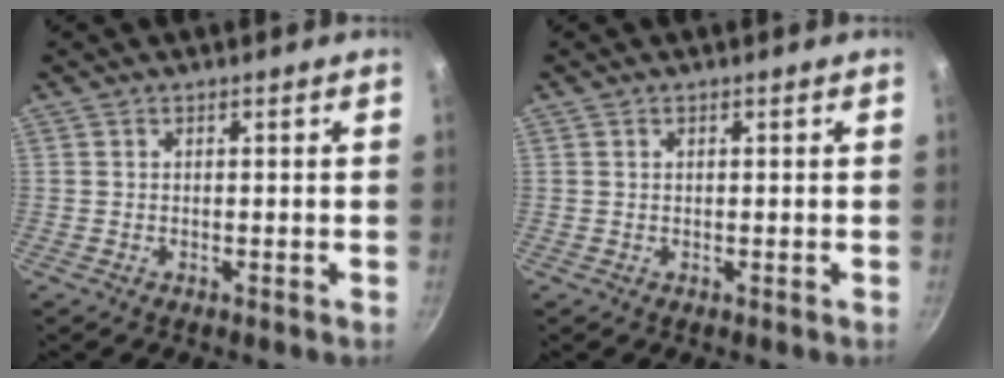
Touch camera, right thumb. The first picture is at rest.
{"total": 0.0}